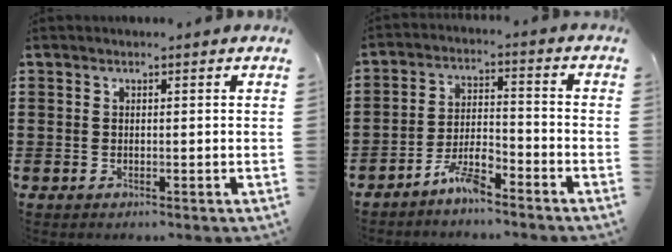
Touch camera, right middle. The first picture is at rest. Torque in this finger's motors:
{"motor_torque": [2.14, 0.00, 0.14, 0.10]}